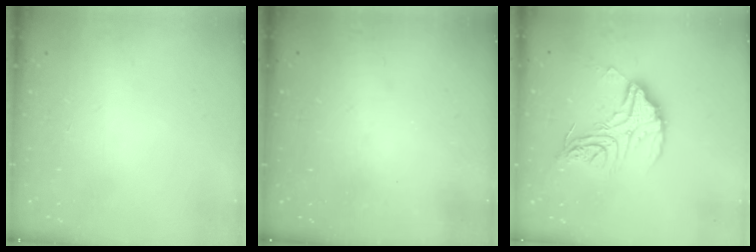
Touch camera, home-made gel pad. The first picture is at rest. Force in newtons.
{"total": 3.2, "press": 3.2, "slide": 0.1}
{"total": 16.0, "press": 15.9, "slide": 1.5}